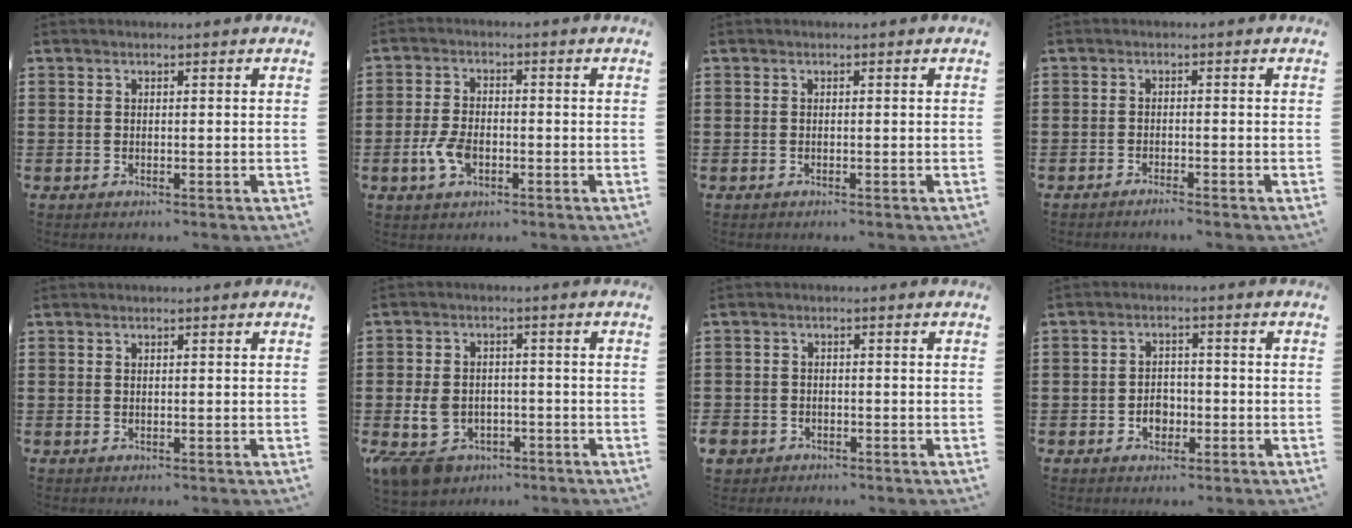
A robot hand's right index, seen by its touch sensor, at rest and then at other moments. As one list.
[{"total": 4.7, "force": [-1.6, 2.6, 3.5], "torque": [-0.089, -0.004, -0.035]}, {"total": 0.0}, {"total": 1.2, "force": [-1.2, -0.1, 0.2], "torque": [-0.003, 0.003, -0.023]}, {"total": 0.0}, {"total": 5.0, "force": [-2.6, 3.4, 2.6], "torque": [-0.077, 0.000, -0.056]}, {"total": 2.0, "force": [-1.6, 1.2, 0.1], "torque": [-0.013, -0.002, -0.039]}, {"total": 3.2, "force": [-1.2, 2.5, 1.7], "torque": [-0.028, 0.002, -0.026]}]